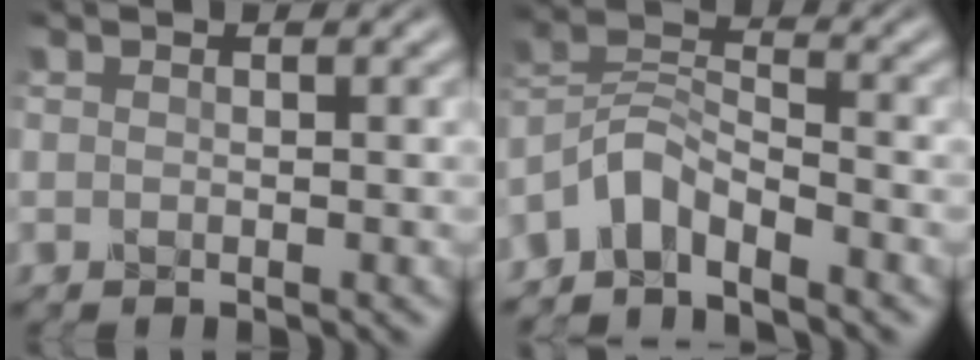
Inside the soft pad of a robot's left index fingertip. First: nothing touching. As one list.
[{"total": 3.9, "force": [-3.2, 1.3, 1.7], "torque": [-0.032, 0.010, -0.078]}]